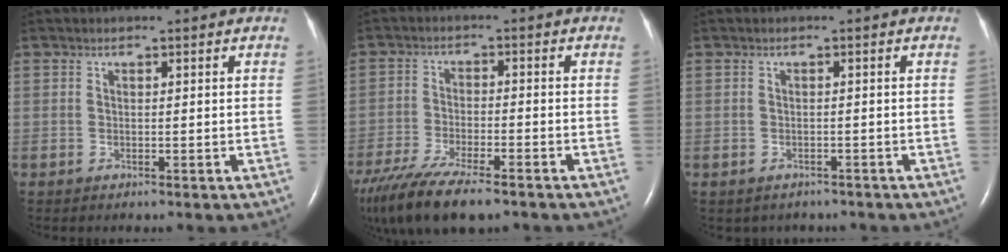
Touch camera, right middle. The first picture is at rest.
{"total": 15.3, "force": [-11.7, 3.5, 9.2], "torque": [-0.200, -0.036, -0.196]}
{"total": 3.6, "force": [-3.0, 2.0, 0.4], "torque": [-0.009, 0.011, -0.032]}